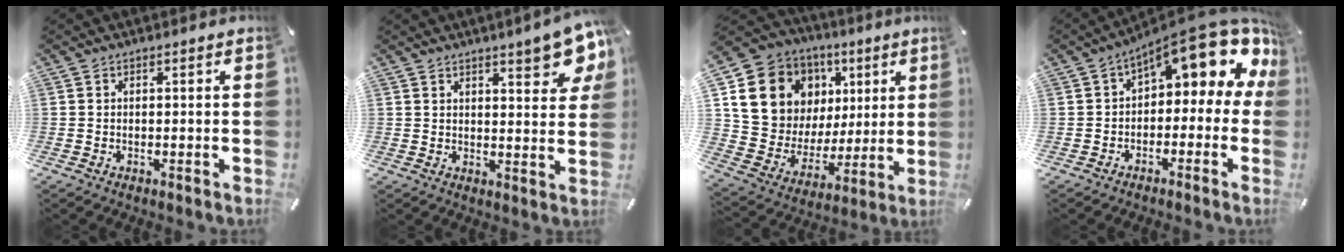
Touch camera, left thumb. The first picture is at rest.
{"total": 8.9, "force": [6.3, 2.8, 5.6], "torque": [-0.064, -0.039, 0.105]}
{"total": 15.8, "force": [6.9, 13.3, 5.0], "torque": [-0.091, -0.047, 0.149]}
{"total": 13.3, "force": [6.9, 5.8, 9.8], "torque": [-0.139, -0.050, 0.114]}